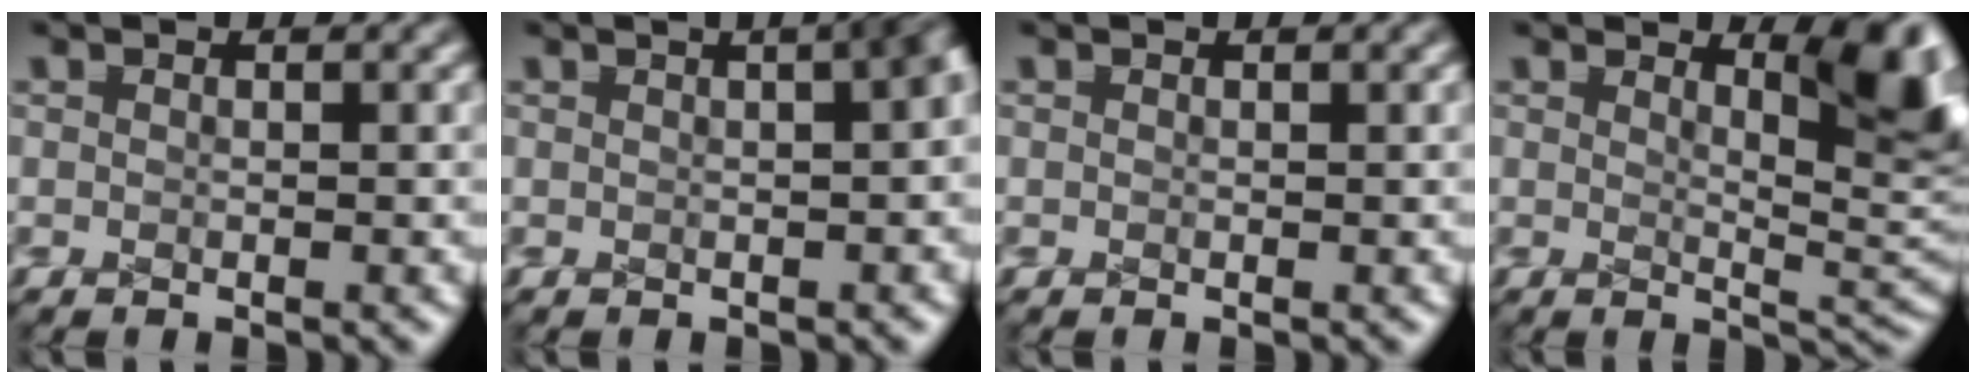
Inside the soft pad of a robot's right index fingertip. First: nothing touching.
{"total": 2.6, "force": [0.3, 1.1, 2.3], "torque": [-0.009, 0.013, 0.001]}
{"total": 0.0}
{"total": 6.1, "force": [1.9, 1.4, 5.6], "torque": [-0.031, -0.001, 0.034]}